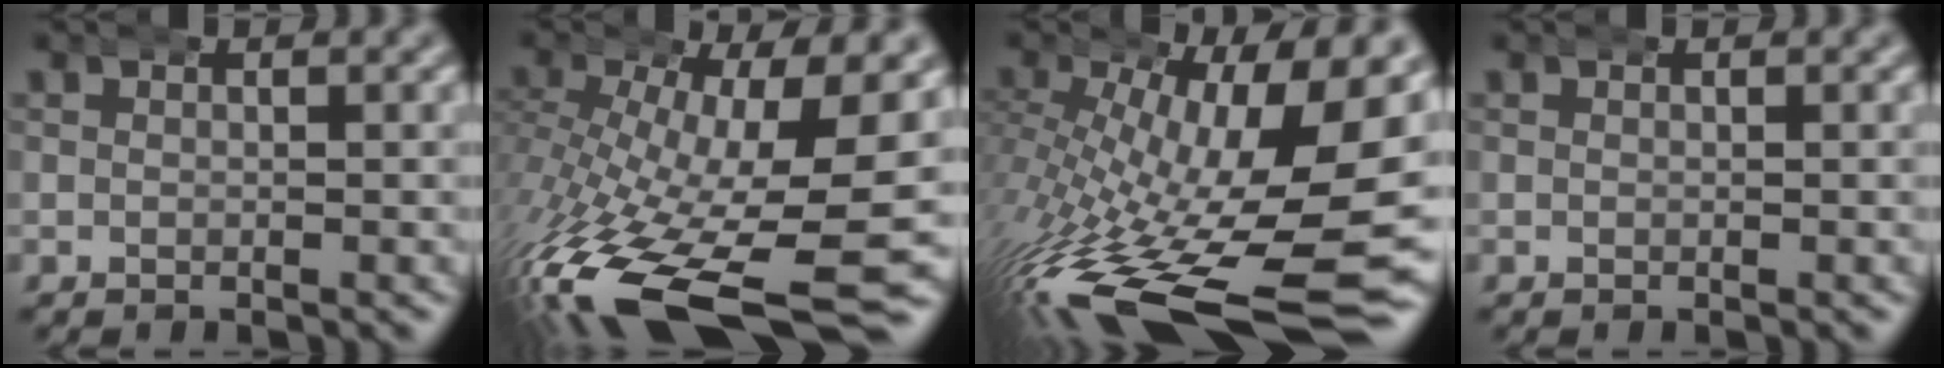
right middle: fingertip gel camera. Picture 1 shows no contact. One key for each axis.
{"total": 12.9, "fx": -5.1, "fy": 4.8, "fz": 10.8, "tx": -0.213, "ty": -0.052, "tz": -0.050}
{"total": 15.3, "fx": -5.9, "fy": 6.1, "fz": 12.7, "tx": -0.214, "ty": -0.058, "tz": -0.054}
{"total": 0.0}